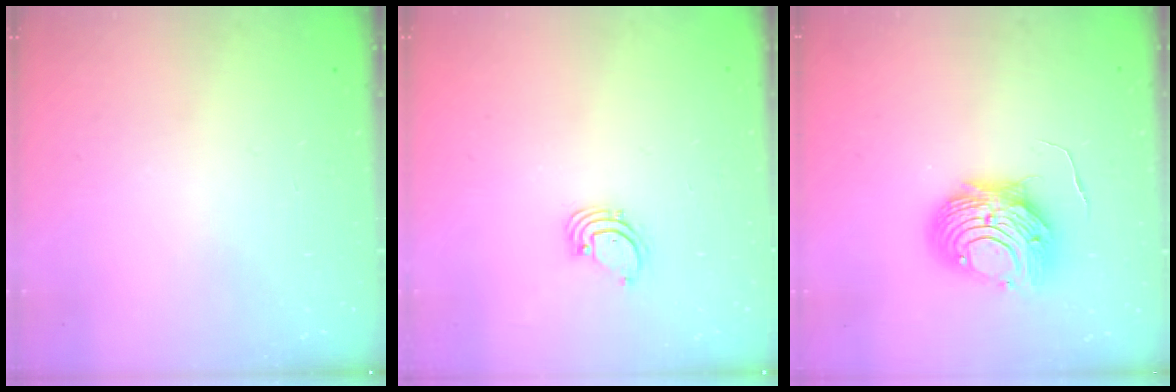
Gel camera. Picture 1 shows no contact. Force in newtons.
{"total": 1.6, "press": 1.6, "slide": 0.1}
{"total": 9.4, "press": 9.4, "slide": 1.0}